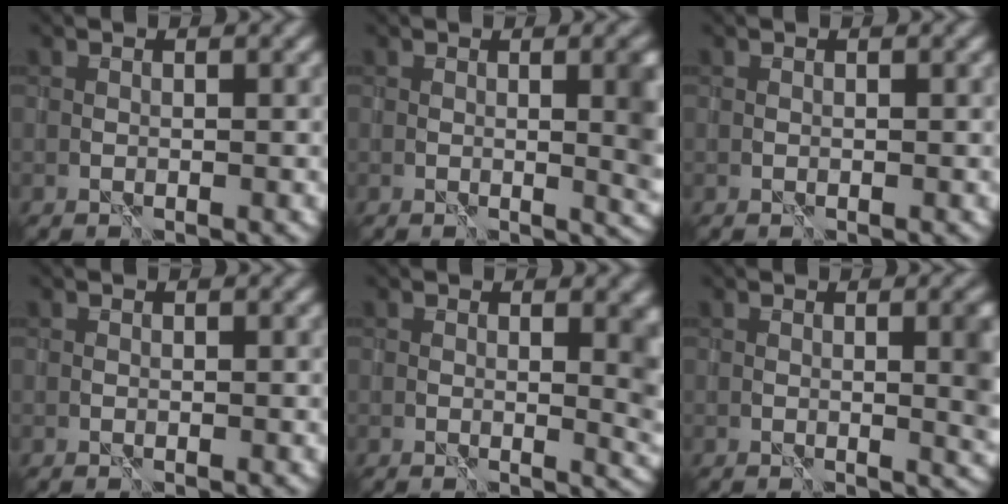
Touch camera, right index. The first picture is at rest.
{"total": 4.4, "force": [0.3, 1.3, 4.2], "torque": [-0.040, 0.001, 0.007]}
{"total": 0.0}
{"total": 0.0}
{"total": 4.3, "force": [0.6, 1.6, 3.9], "torque": [-0.035, -0.007, 0.013]}
{"total": 3.9, "force": [0.3, 1.1, 3.7], "torque": [-0.037, 0.003, 0.006]}